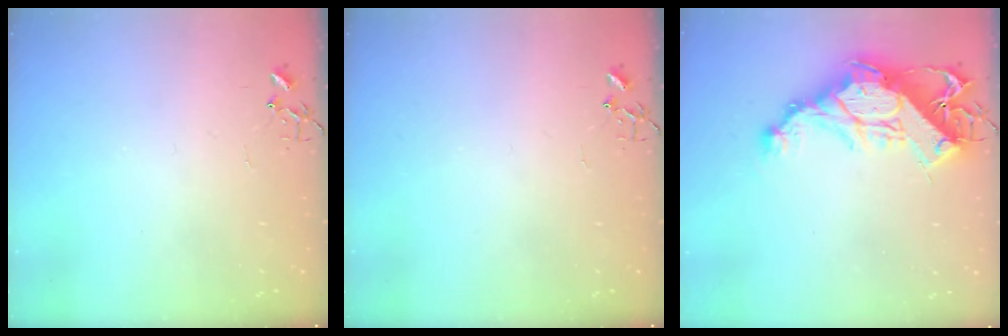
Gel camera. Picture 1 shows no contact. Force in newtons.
{"total": 0.0}
{"total": 17.8, "press": 17.8, "slide": 1.8}